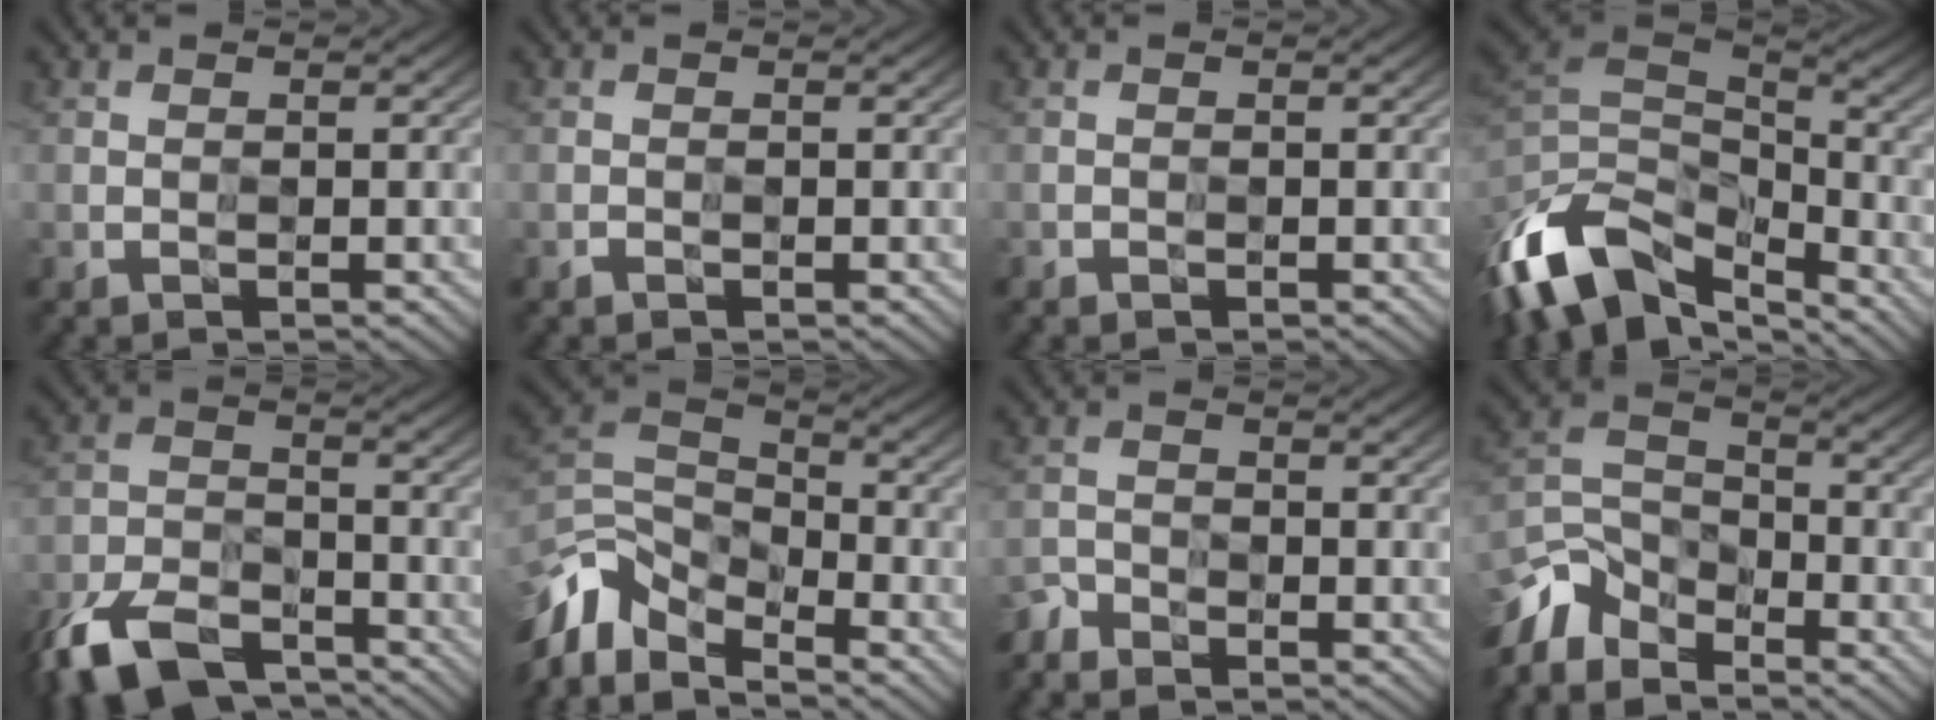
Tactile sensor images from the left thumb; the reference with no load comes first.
{"total": 0.6, "force": [-0.4, 0.2, -0.4], "torque": [0.010, -0.001, -0.006]}
{"total": 0.6, "force": [-0.5, 0.3, -0.3], "torque": [0.009, -0.002, -0.008]}
{"total": 12.5, "force": [-7.8, 6.8, 7.2], "torque": [-0.190, -0.013, -0.132]}
{"total": 7.6, "force": [-6.4, 3.2, 2.6], "torque": [-0.058, -0.007, -0.139]}
{"total": 10.6, "force": [-7.3, 5.8, 5.1], "torque": [-0.139, 0.001, -0.150]}
{"total": 3.2, "force": [-3.0, 0.9, -0.5], "torque": [0.010, -0.009, -0.064]}
{"total": 8.1, "force": [-6.3, 4.5, 2.6], "torque": [-0.059, -0.005, -0.141]}